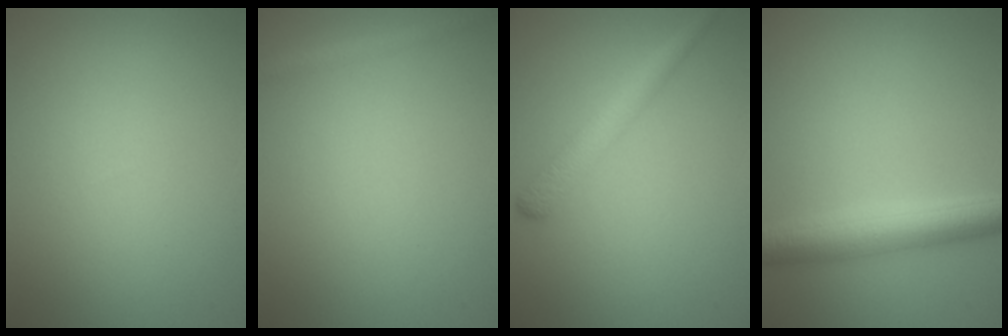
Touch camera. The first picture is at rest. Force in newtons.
{"total": 1.3, "press": 1.3, "slide": 0.0}
{"total": 2.7, "press": 2.7, "slide": 0.1}
{"total": 4.6, "press": 4.6, "slide": 0.0}